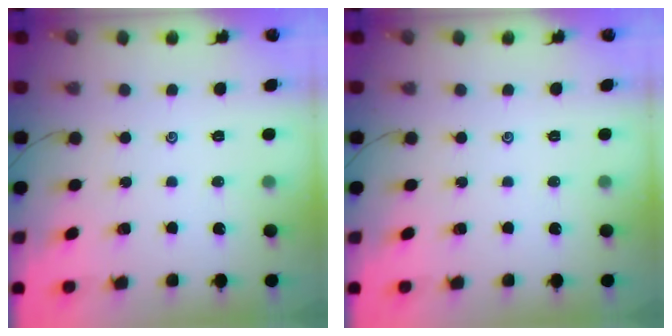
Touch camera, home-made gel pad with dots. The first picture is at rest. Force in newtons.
{"total": 0.0}